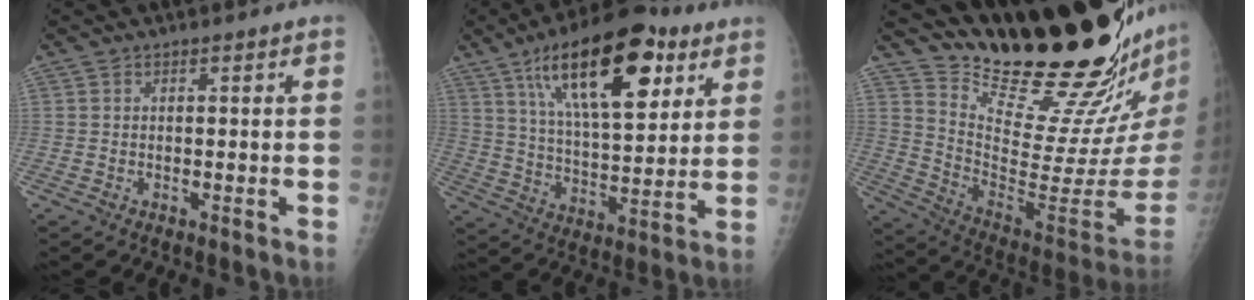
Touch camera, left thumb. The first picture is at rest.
{"total": 23.1, "force": [11.3, 9.6, 17.8], "torque": [-0.254, -0.030, 0.188]}
{"total": 27.8, "force": [23.8, 3.3, 14.0], "torque": [-0.186, -0.188, 0.354]}